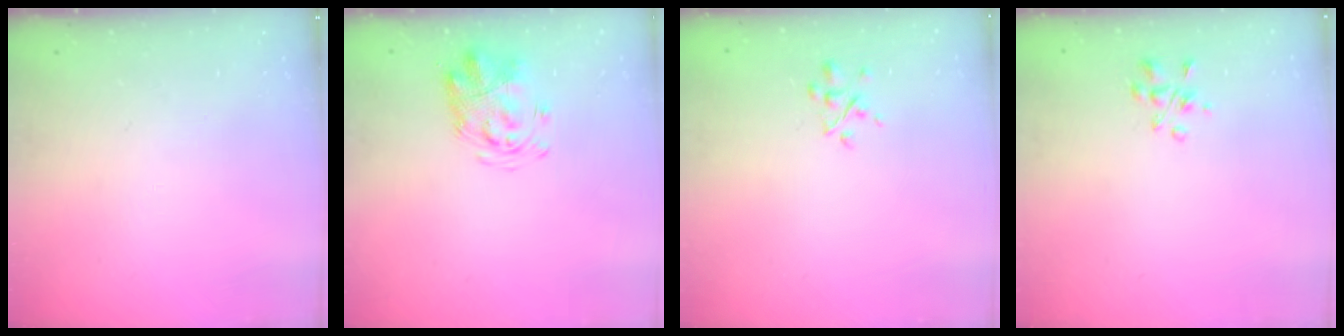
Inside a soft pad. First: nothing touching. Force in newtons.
{"total": 3.4, "press": 3.3, "slide": 0.9}
{"total": 3.0, "press": 2.8, "slide": 1.1}
{"total": 3.8, "press": 3.8, "slide": 0.6}